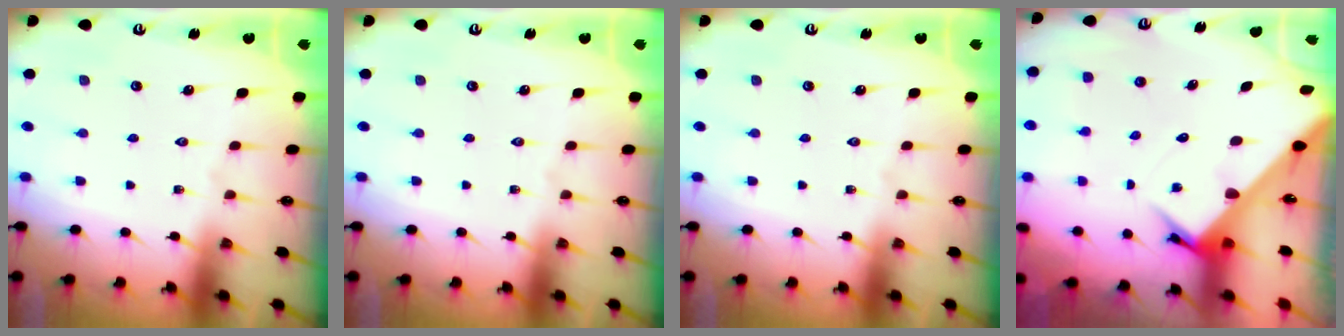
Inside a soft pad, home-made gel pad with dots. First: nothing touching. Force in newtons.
{"total": 0.0}
{"total": 0.0}
{"total": 3.8, "press": 3.8, "slide": 0.4}